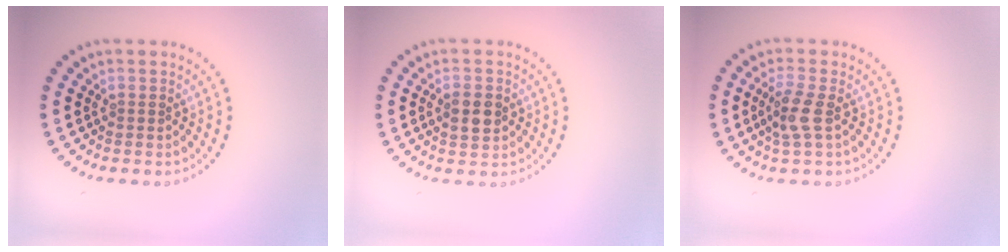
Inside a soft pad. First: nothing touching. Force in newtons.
{"total": 2.5, "press": 2.5, "slide": 0.1}
{"total": 2.7, "press": 2.4, "slide": 1.1}